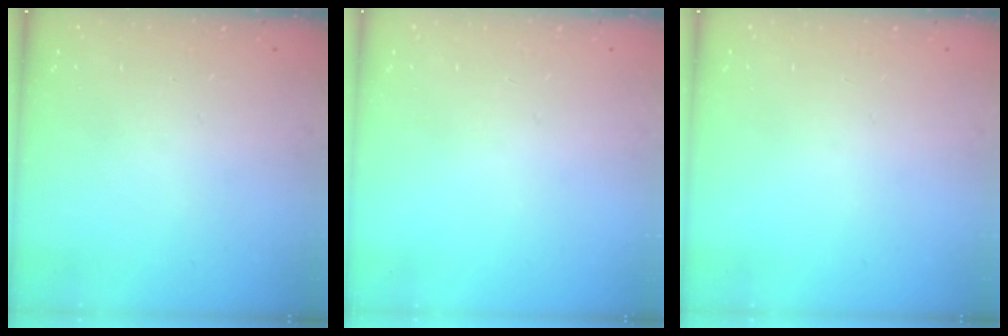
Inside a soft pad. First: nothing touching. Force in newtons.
{"total": 0.0}
{"total": 0.0}